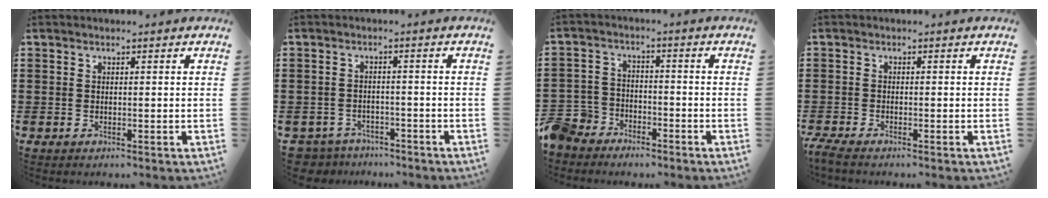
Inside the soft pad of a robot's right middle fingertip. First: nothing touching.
{"total": 3.3, "force": [-3.2, 0.8, -0.1], "torque": [-0.014, -0.002, -0.072]}
{"total": 6.3, "force": [-5.5, 3.0, 0.7], "torque": [-0.054, 0.006, -0.123]}
{"total": 1.5, "force": [-1.3, 0.1, 0.7], "torque": [-0.020, -0.001, -0.028]}